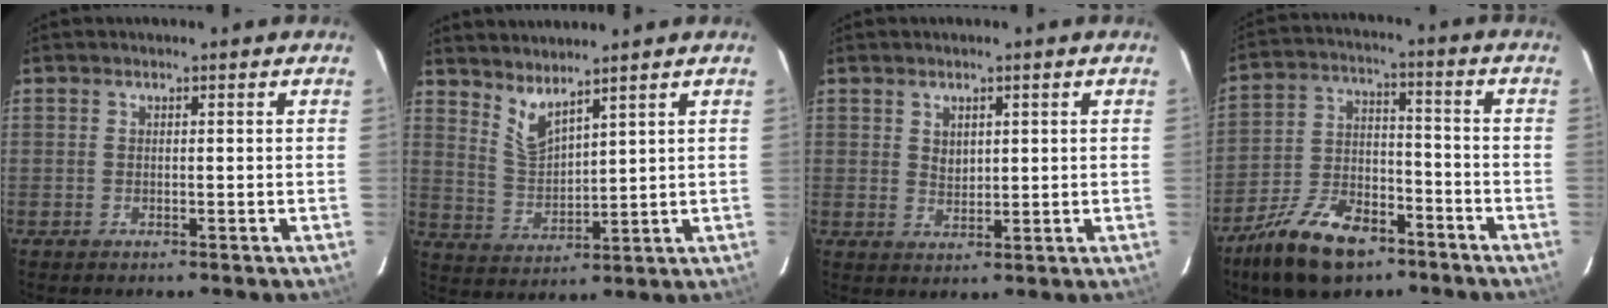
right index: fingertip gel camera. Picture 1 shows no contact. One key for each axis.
{"total": 5.7, "fx": 4.8, "fy": 1.2, "fz": 3.0, "tx": -0.057, "ty": -0.009, "tz": 0.099}
{"total": 2.8, "fx": 1.1, "fy": 1.9, "fz": 1.6, "tx": -0.022, "ty": 0.002, "tz": 0.021}
{"total": 15.6, "fx": -10.6, "fy": 7.4, "fz": 8.8, "tx": -0.191, "ty": -0.006, "tz": -0.183}